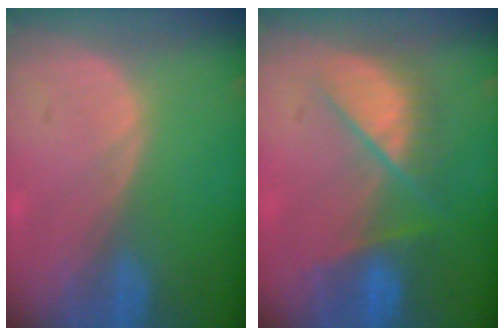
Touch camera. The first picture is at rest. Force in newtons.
{"total": 7.2, "press": 7.2, "slide": 0.2}